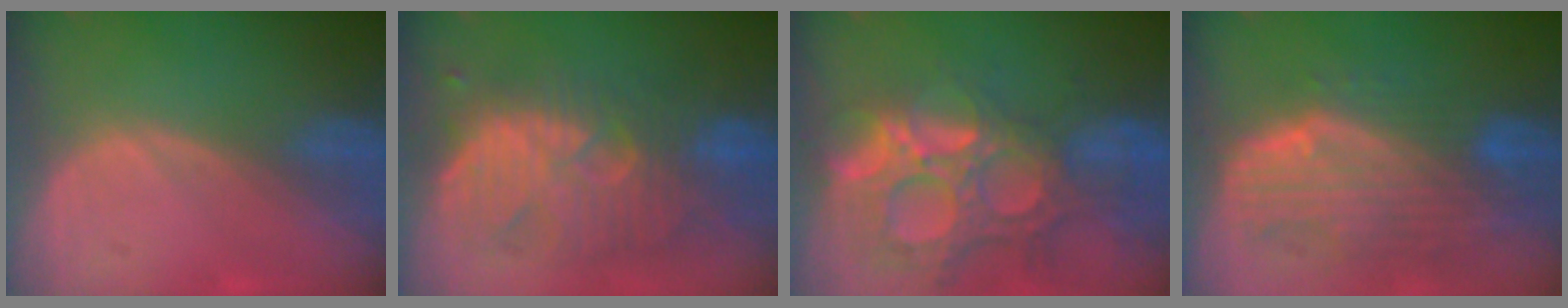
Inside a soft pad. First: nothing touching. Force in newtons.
{"total": 10.5, "press": 10.2, "slide": 2.6}
{"total": 14.7, "press": 12.2, "slide": 8.1}
{"total": 10.5, "press": 9.0, "slide": 5.4}